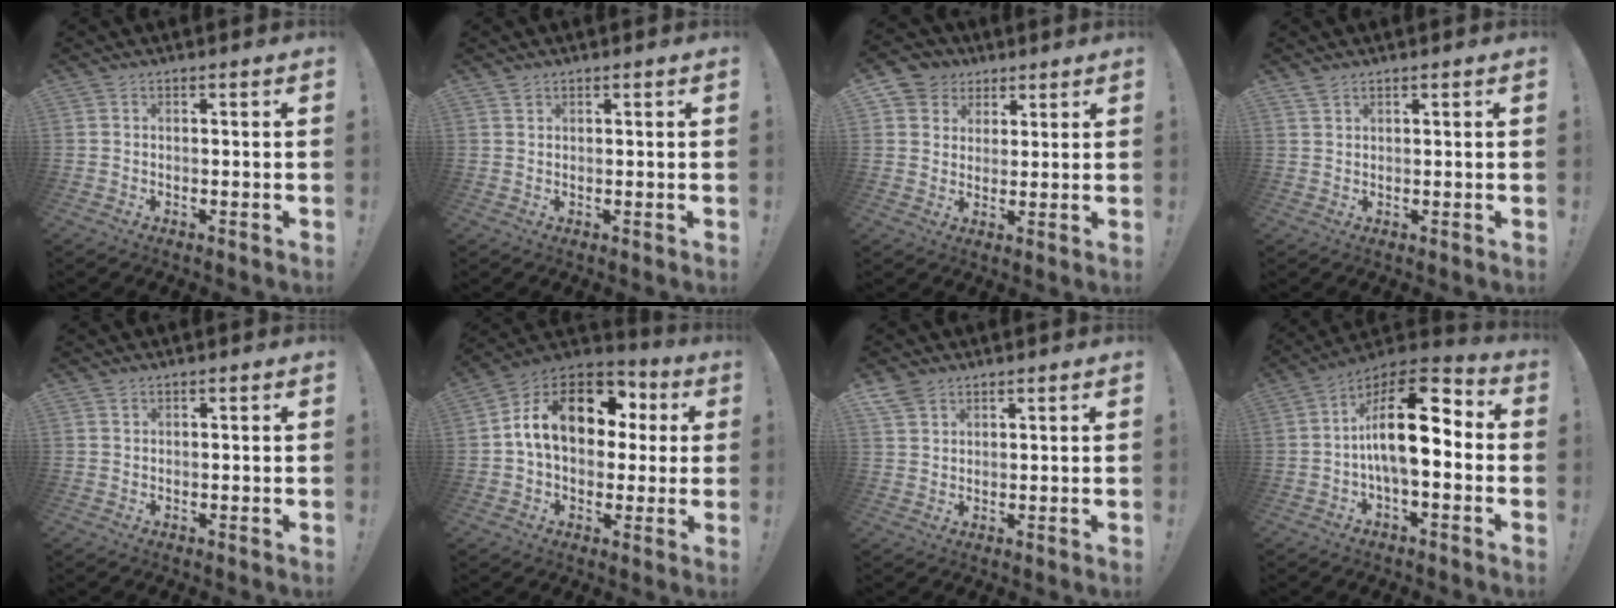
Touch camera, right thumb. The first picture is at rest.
{"total": 0.9, "force": [0.8, 0.4, 0.2], "torque": [0.003, -0.004, 0.014]}
{"total": 6.9, "force": [2.8, 6.2, 1.0], "torque": [-0.022, -0.012, 0.060]}
{"total": 1.6, "force": [1.3, 0.6, 0.7], "torque": [-0.008, -0.006, 0.024]}
{"total": 0.6, "force": [0.4, 0.4, 0.1], "torque": [0.003, -0.002, 0.006]}
{"total": 17.9, "force": [4.3, 12.2, 12.3], "torque": [-0.190, 0.006, 0.082]}
{"total": 4.5, "force": [3.4, 2.6, 1.5], "torque": [-0.030, -0.014, 0.065]}
{"total": 17.2, "force": [0.8, 7.4, 15.5], "torque": [-0.260, 0.001, 0.010]}